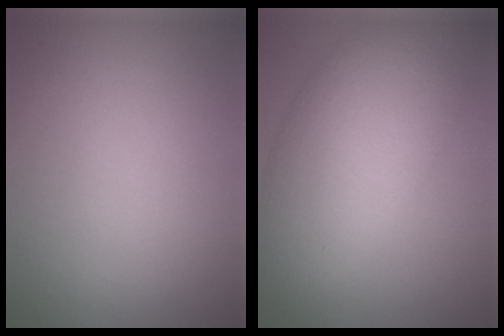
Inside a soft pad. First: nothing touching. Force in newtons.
{"total": 10.0, "press": 10.0, "slide": 0.2}